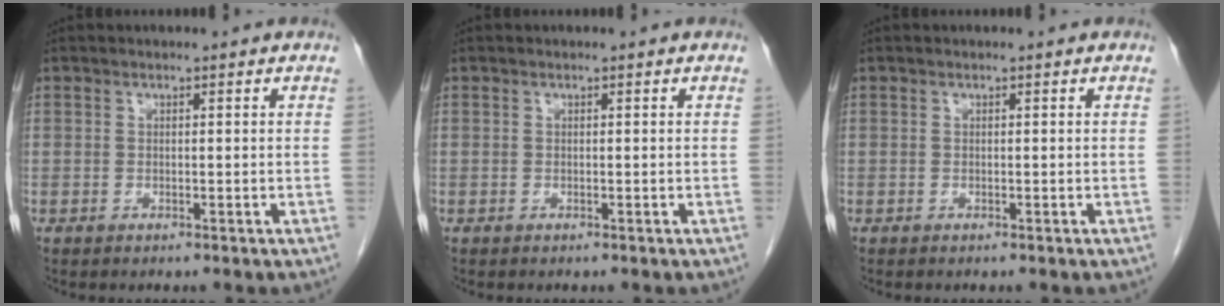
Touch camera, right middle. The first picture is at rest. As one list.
[{"total": 0.0}, {"total": 0.0}]